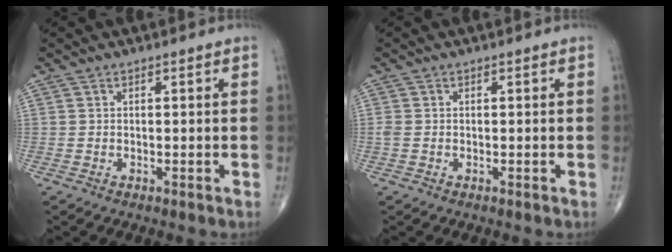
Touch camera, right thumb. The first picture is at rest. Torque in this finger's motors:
{"motor_torque": [0.06, 0.04, 0.21, 0.05, -0.04]}